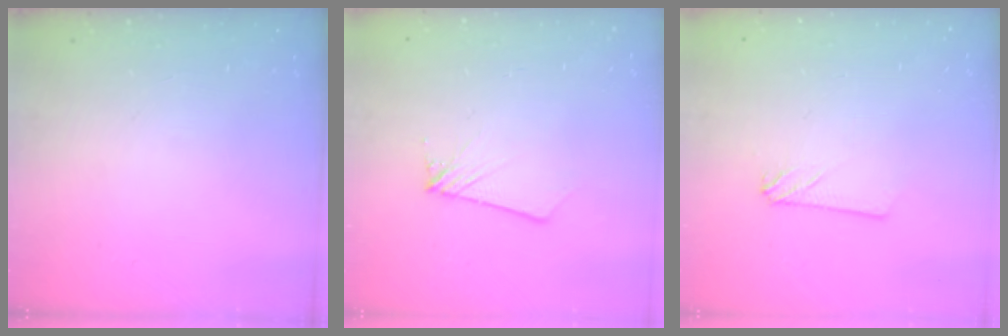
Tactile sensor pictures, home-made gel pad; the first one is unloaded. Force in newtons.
{"total": 1.7, "press": 1.7, "slide": 0.1}
{"total": 2.4, "press": 2.4, "slide": 0.2}